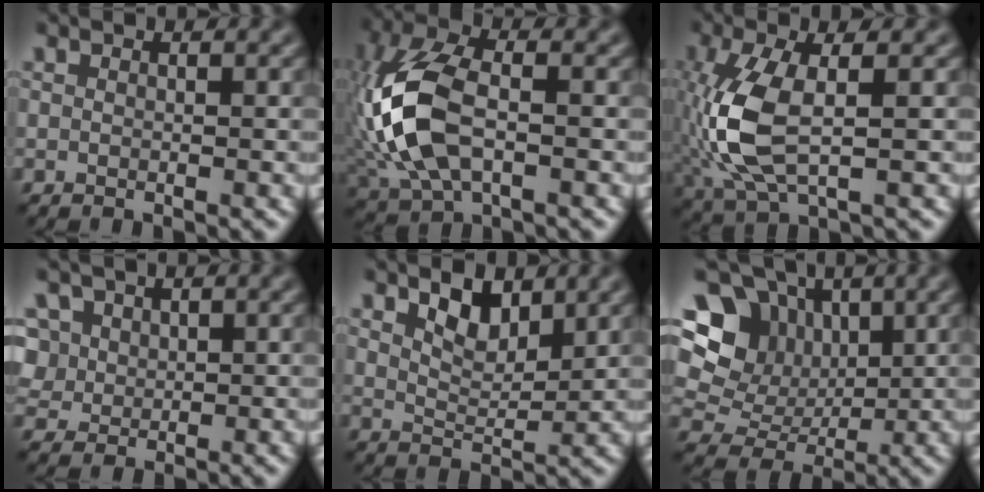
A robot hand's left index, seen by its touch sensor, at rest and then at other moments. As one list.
[{"total": 10.2, "force": [-1.1, 5.8, 8.3], "torque": [-0.202, 0.009, -0.030]}, {"total": 7.2, "force": [-0.7, 3.0, 6.5], "torque": [-0.167, -0.002, -0.010]}, {"total": 4.7, "force": [2.1, 3.6, 2.2], "torque": [-0.070, 0.014, 0.043]}, {"total": 3.3, "force": [2.2, 1.5, 2.1], "torque": [-0.044, -0.004, 0.038]}, {"total": 11.9, "force": [4.6, 9.5, 5.5], "torque": [-0.114, 0.023, 0.085]}]